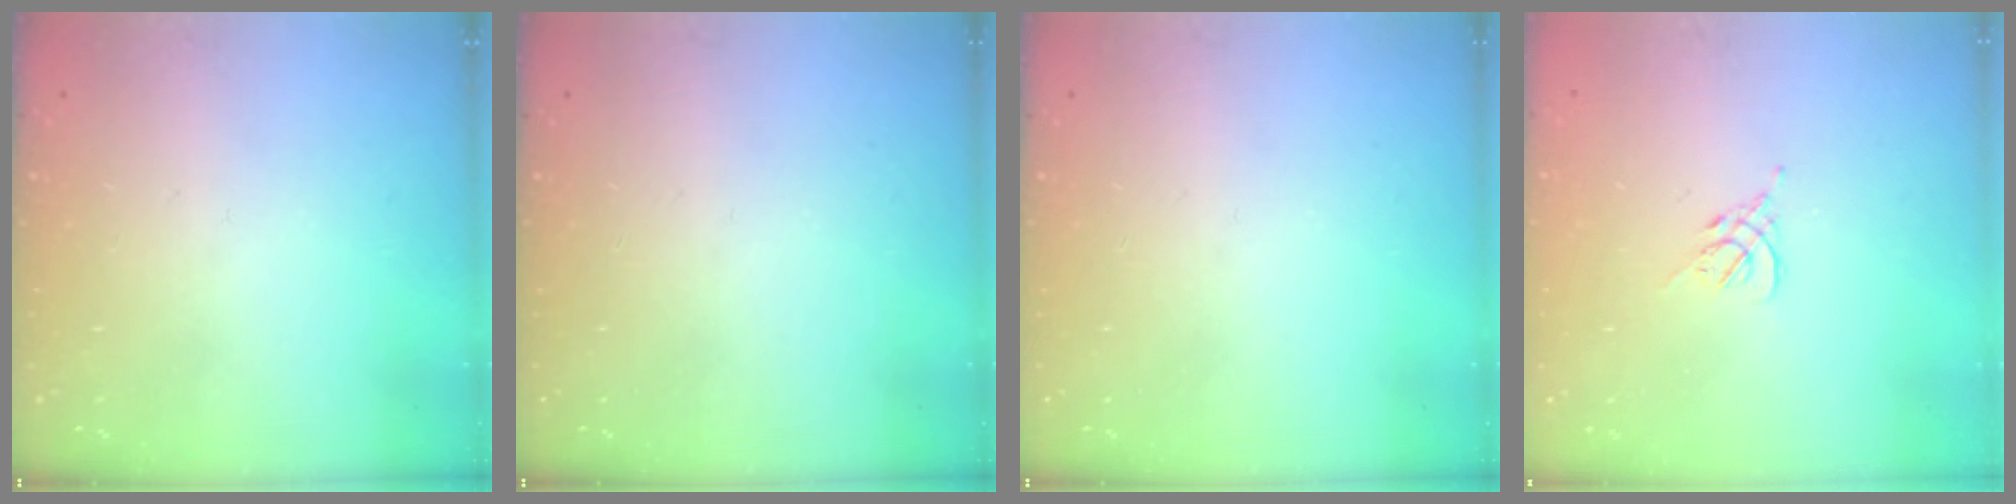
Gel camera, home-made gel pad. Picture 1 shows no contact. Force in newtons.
{"total": 0.0}
{"total": 0.0}
{"total": 1.2, "press": 1.1, "slide": 0.5}